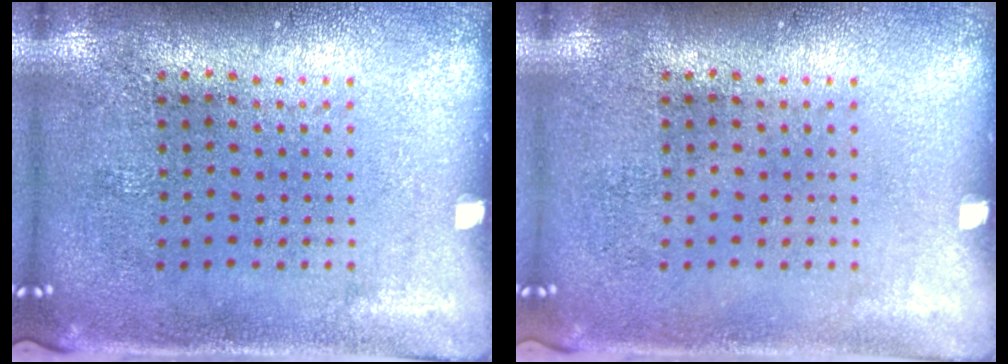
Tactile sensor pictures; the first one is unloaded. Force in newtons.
{"total": 0.0}